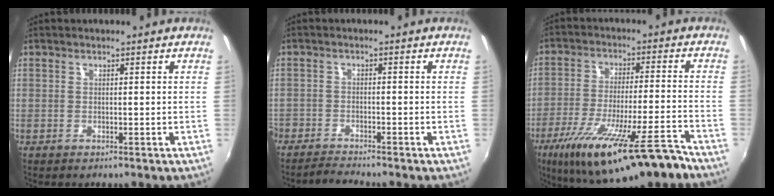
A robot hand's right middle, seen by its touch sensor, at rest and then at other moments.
{"total": 3.1, "force": [-3.1, 0.0, 0.2], "torque": [-0.021, -0.009, -0.066]}
{"total": 20.9, "force": [-14.4, 3.2, 14.8], "torque": [-0.264, -0.054, -0.228]}